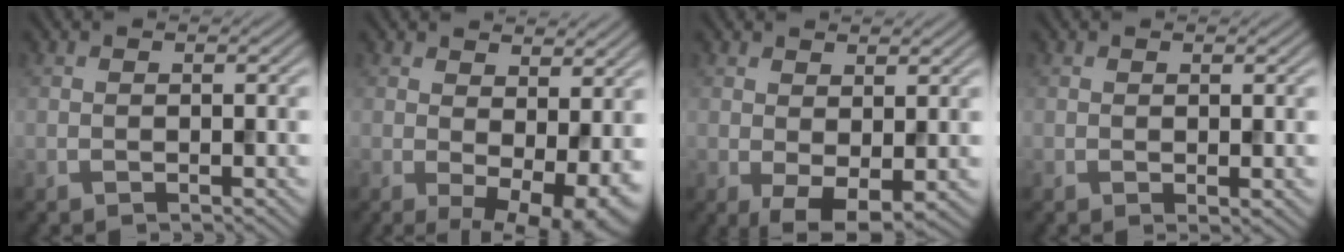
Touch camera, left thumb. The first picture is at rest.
{"total": 8.0, "force": [0.7, 4.0, 6.9], "torque": [-0.098, -0.017, 0.023]}
{"total": 3.8, "force": [0.1, 1.9, 3.3], "torque": [-0.061, -0.010, 0.006]}
{"total": 0.7, "force": [0.3, 0.2, 0.6], "torque": [-0.008, -0.002, 0.005]}